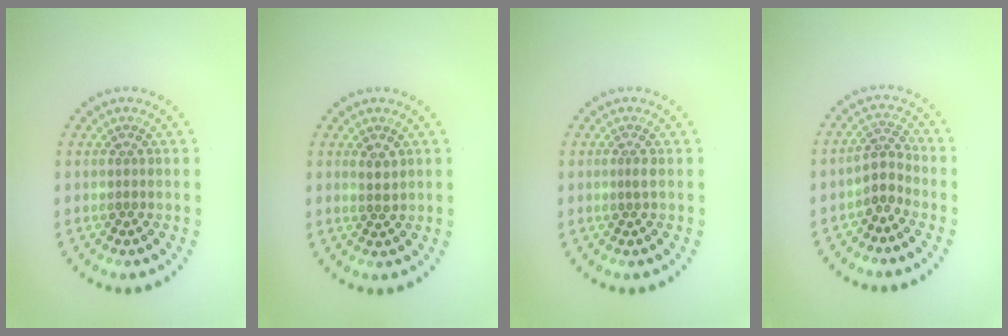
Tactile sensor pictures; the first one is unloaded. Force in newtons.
{"total": 1.1, "press": 0.9, "slide": 0.6}
{"total": 0.7, "press": 0.4, "slide": 0.6}
{"total": 2.2, "press": 1.7, "slide": 1.4}